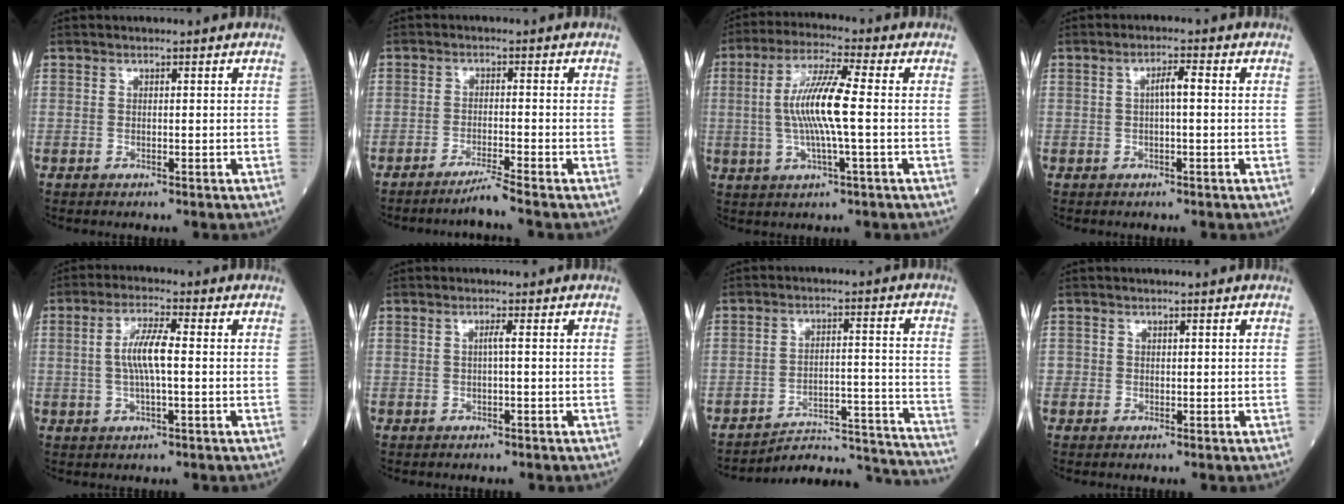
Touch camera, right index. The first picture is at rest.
{"total": 3.0, "force": [-2.5, -1.2, 1.1], "torque": [-0.021, -0.010, -0.048]}
{"total": 10.0, "force": [-0.1, 0.7, 10.0], "torque": [-0.198, 0.008, -0.008]}
{"total": 2.5, "force": [0.1, 0.3, 2.5], "torque": [-0.043, 0.005, 0.002]}
{"total": 6.0, "force": [0.1, 0.8, 5.9], "torque": [-0.122, 0.006, 0.000]}
{"total": 0.9, "force": [-0.1, -0.2, 0.8], "torque": [-0.014, 0.003, -0.003]}
{"total": 17.1, "force": [-17.0, 0.3, 1.9], "torque": [-0.003, 0.033, -0.228]}
{"total": 0.7, "force": [-0.2, 0.7, 0.0], "torque": [0.003, 0.006, -0.005]}